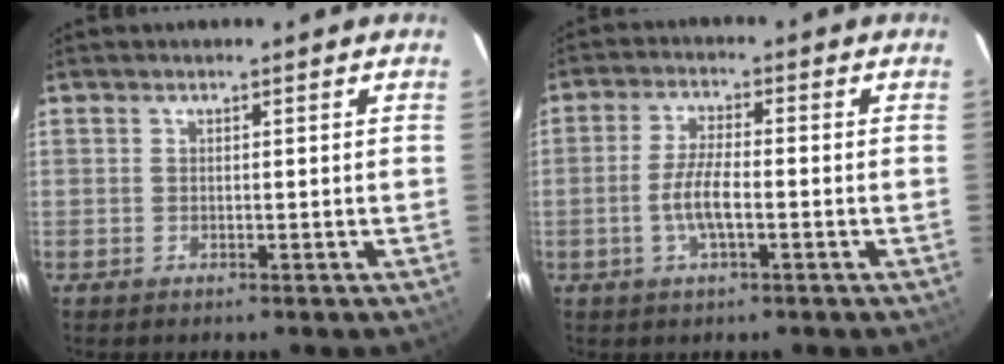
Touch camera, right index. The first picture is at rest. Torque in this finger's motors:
{"motor_torque": [0.63, -0.38, 0.57, 0.13]}